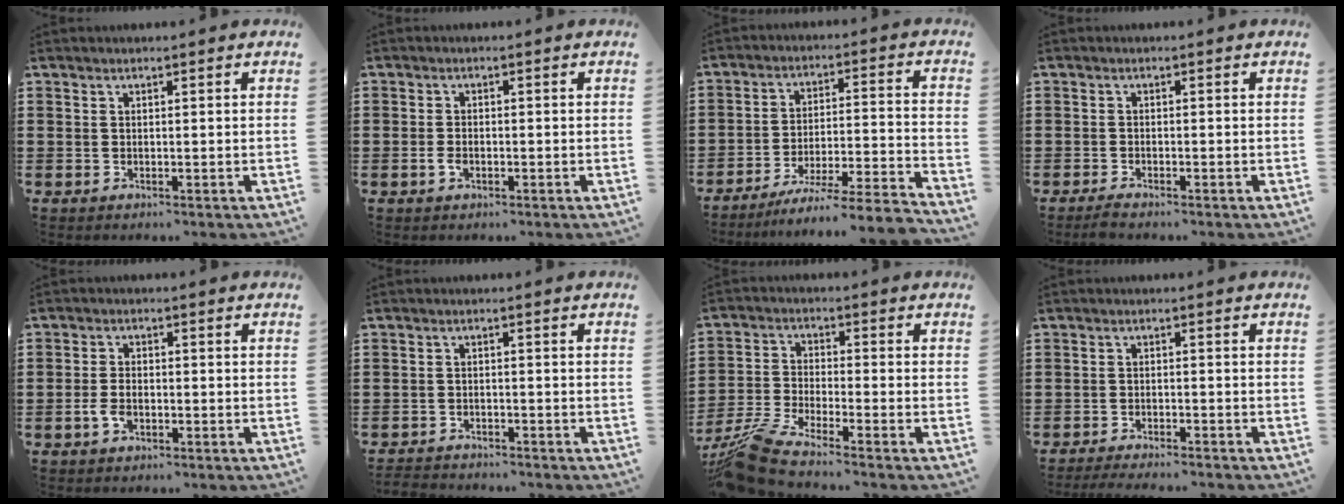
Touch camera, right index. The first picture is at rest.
{"total": 1.7, "force": [-0.7, 0.7, 1.3], "torque": [-0.035, -0.007, -0.014]}
{"total": 6.6, "force": [-5.8, -0.2, 3.0], "torque": [-0.040, -0.003, -0.113]}
{"total": 1.1, "force": [-1.0, -0.1, 0.3], "torque": [-0.004, -0.001, -0.019]}
{"total": 3.0, "force": [-1.3, 1.5, 2.3], "torque": [-0.058, -0.006, -0.027]}
{"total": 2.0, "force": [-2.0, 0.1, -0.1], "torque": [-0.007, -0.002, -0.043]}
{"total": 6.9, "force": [-6.2, 0.2, 2.9], "torque": [-0.079, -0.010, -0.126]}
{"total": 2.3, "force": [-2.2, -0.2, 0.2], "torque": [-0.008, -0.004, -0.046]}